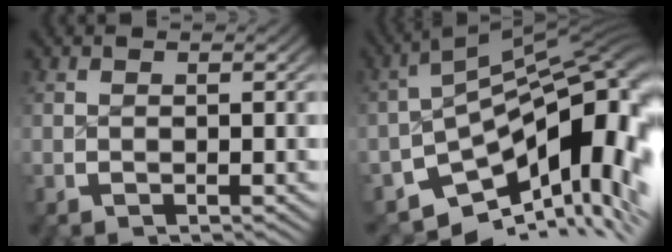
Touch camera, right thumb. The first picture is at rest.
{"total": 16.9, "force": [-5.4, 9.4, 12.9], "torque": [-0.190, -0.042, -0.057]}